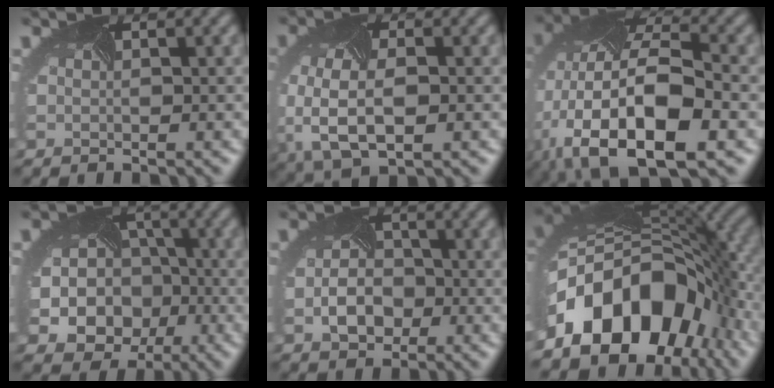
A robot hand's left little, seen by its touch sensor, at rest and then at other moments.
{"total": 6.7, "force": [-2.6, 3.5, 5.0], "torque": [-0.130, -0.026, -0.037]}
{"total": 15.4, "force": [-5.7, 8.0, 11.9], "torque": [-0.242, -0.027, -0.076]}
{"total": 12.8, "force": [-3.7, 11.2, 4.9], "torque": [-0.108, -0.029, -0.067]}
{"total": 3.5, "force": [-1.5, 2.5, 1.8], "torque": [-0.040, -0.004, -0.021]}
{"total": 14.4, "force": [-5.9, 9.8, 8.8], "torque": [-0.167, -0.016, -0.099]}